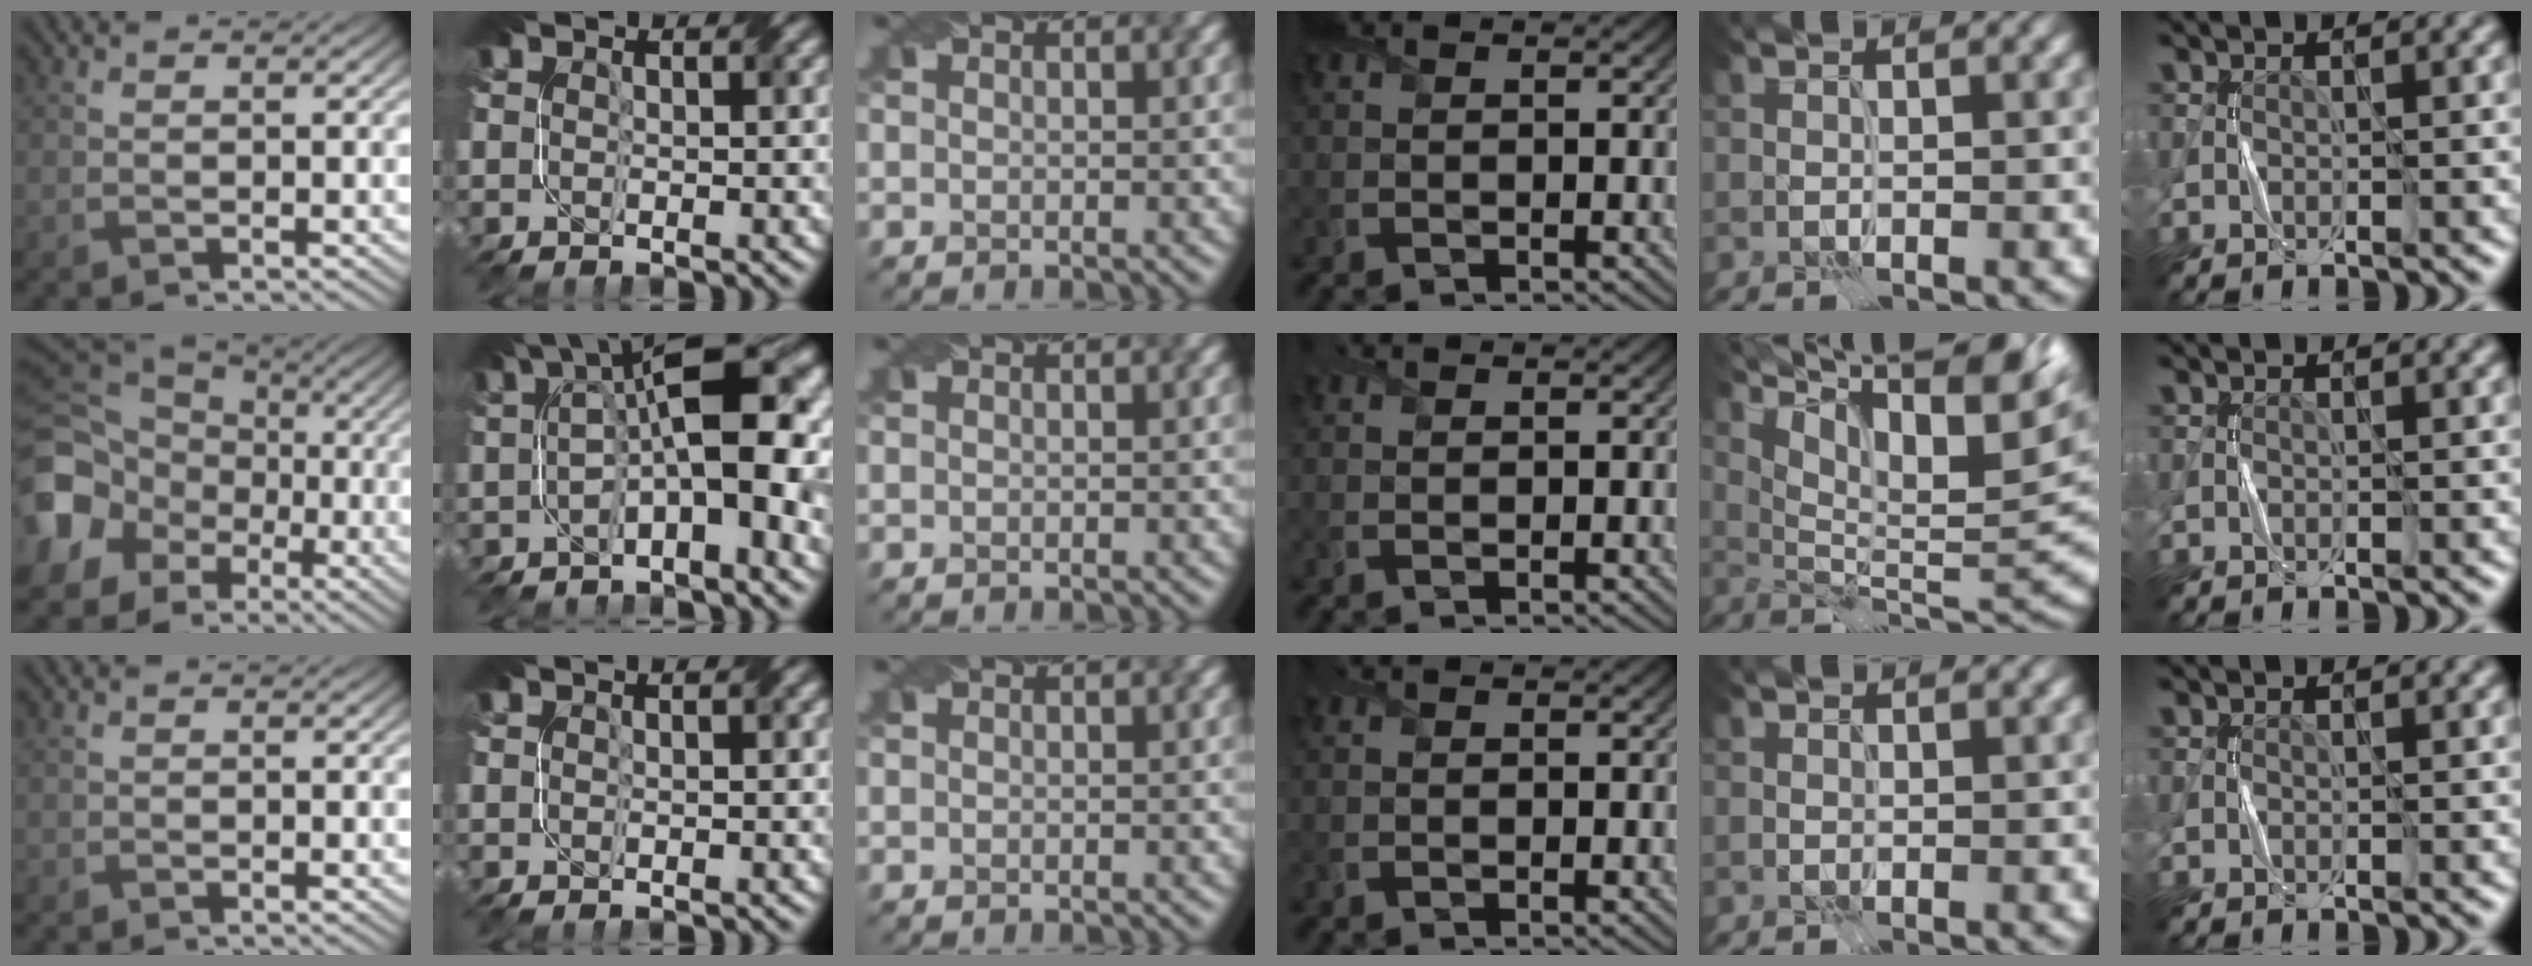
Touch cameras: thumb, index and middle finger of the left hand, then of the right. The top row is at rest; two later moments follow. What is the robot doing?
{"motion": "fold", "object": "napkin"}